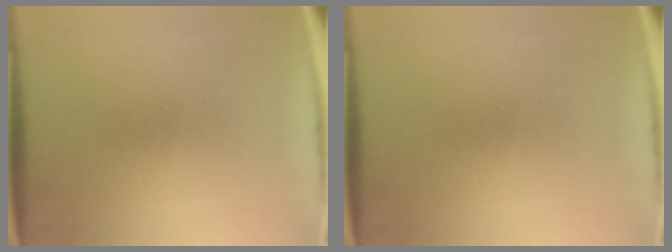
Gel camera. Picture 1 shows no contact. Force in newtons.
{"total": 0.0}